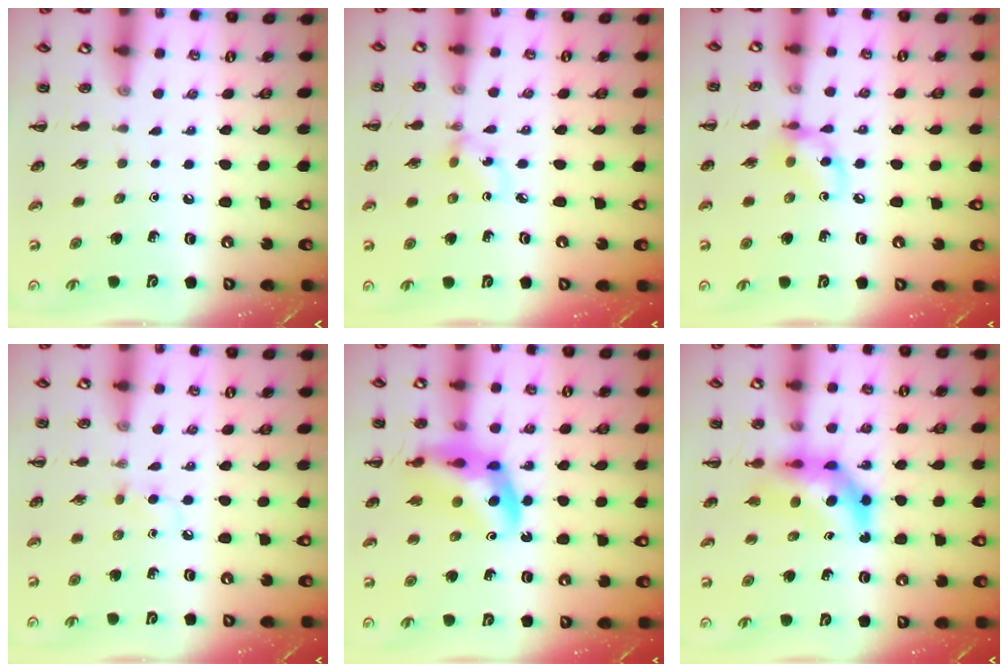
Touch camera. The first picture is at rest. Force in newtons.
{"total": 1.6, "press": 1.4, "slide": 0.6}
{"total": 8.4, "press": 8.4, "slide": 0.6}
{"total": 2.6, "press": 2.4, "slide": 1.1}
{"total": 13.2, "press": 12.7, "slide": 3.6}
{"total": 7.1, "press": 6.8, "slide": 2.0}